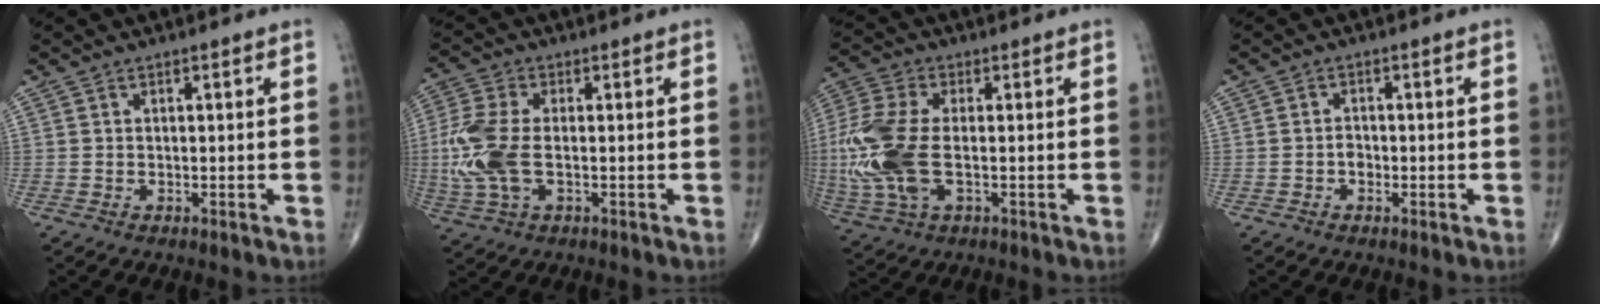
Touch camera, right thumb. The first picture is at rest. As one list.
[{"total": 10.7, "force": [-1.1, 5.5, 9.1], "torque": [-0.234, 0.003, -0.022]}, {"total": 16.0, "force": [-1.6, 8.1, 13.7], "torque": [-0.349, -0.002, -0.025]}, {"total": 1.4, "force": [-0.6, 1.1, 0.7], "torque": [-0.005, 0.005, -0.013]}]